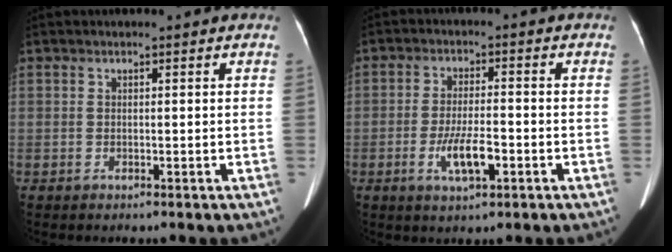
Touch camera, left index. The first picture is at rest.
{"total": 6.1, "force": [-2.3, 1.6, 5.5], "torque": [-0.107, -0.003, -0.038]}